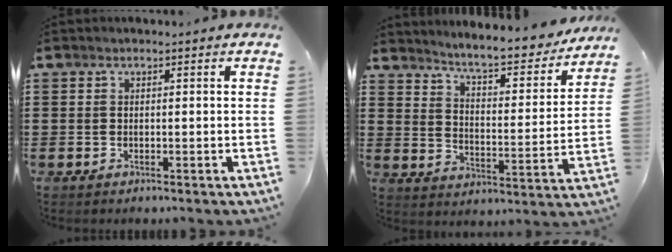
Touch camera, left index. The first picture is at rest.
{"total": 6.6, "force": [6.2, -0.1, 2.4], "torque": [-0.066, -0.050, 0.099]}